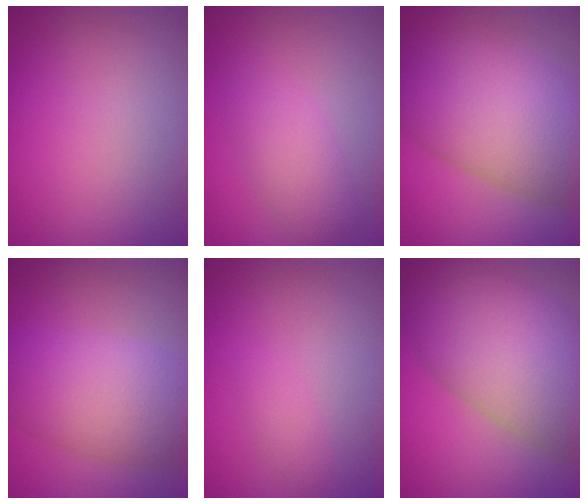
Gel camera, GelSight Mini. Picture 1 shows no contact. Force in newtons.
{"total": 3.1, "press": 3.1, "slide": 0.2}
{"total": 11.0, "press": 11.0, "slide": 0.2}
{"total": 7.6, "press": 7.6, "slide": 0.2}
{"total": 1.1, "press": 1.1, "slide": 0.0}
{"total": 11.2, "press": 11.2, "slide": 0.4}